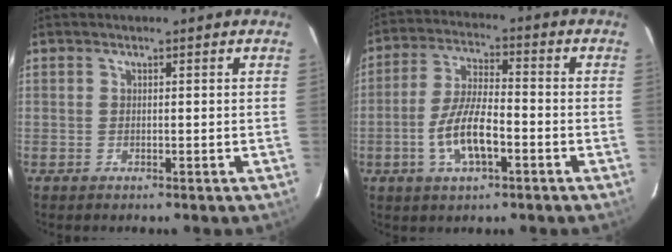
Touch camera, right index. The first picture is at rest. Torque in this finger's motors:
{"motor_torque": [0.40, -0.23, 0.54, 0.11]}